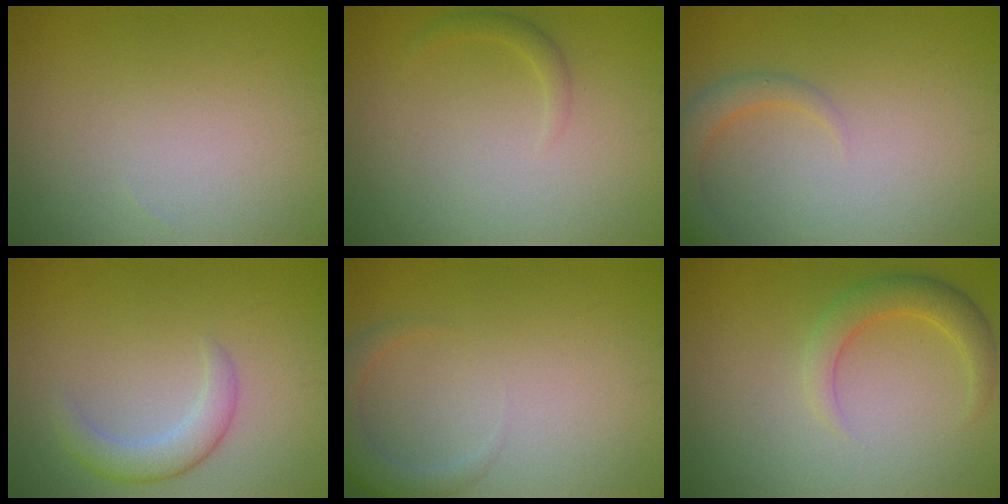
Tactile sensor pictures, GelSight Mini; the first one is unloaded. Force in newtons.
{"total": 1.0, "press": 1.0, "slide": 0.1}
{"total": 2.4, "press": 2.4, "slide": 0.2}
{"total": 2.7, "press": 2.7, "slide": 0.2}
{"total": 2.3, "press": 2.3, "slide": 0.1}
{"total": 2.9, "press": 2.9, "slide": 0.1}